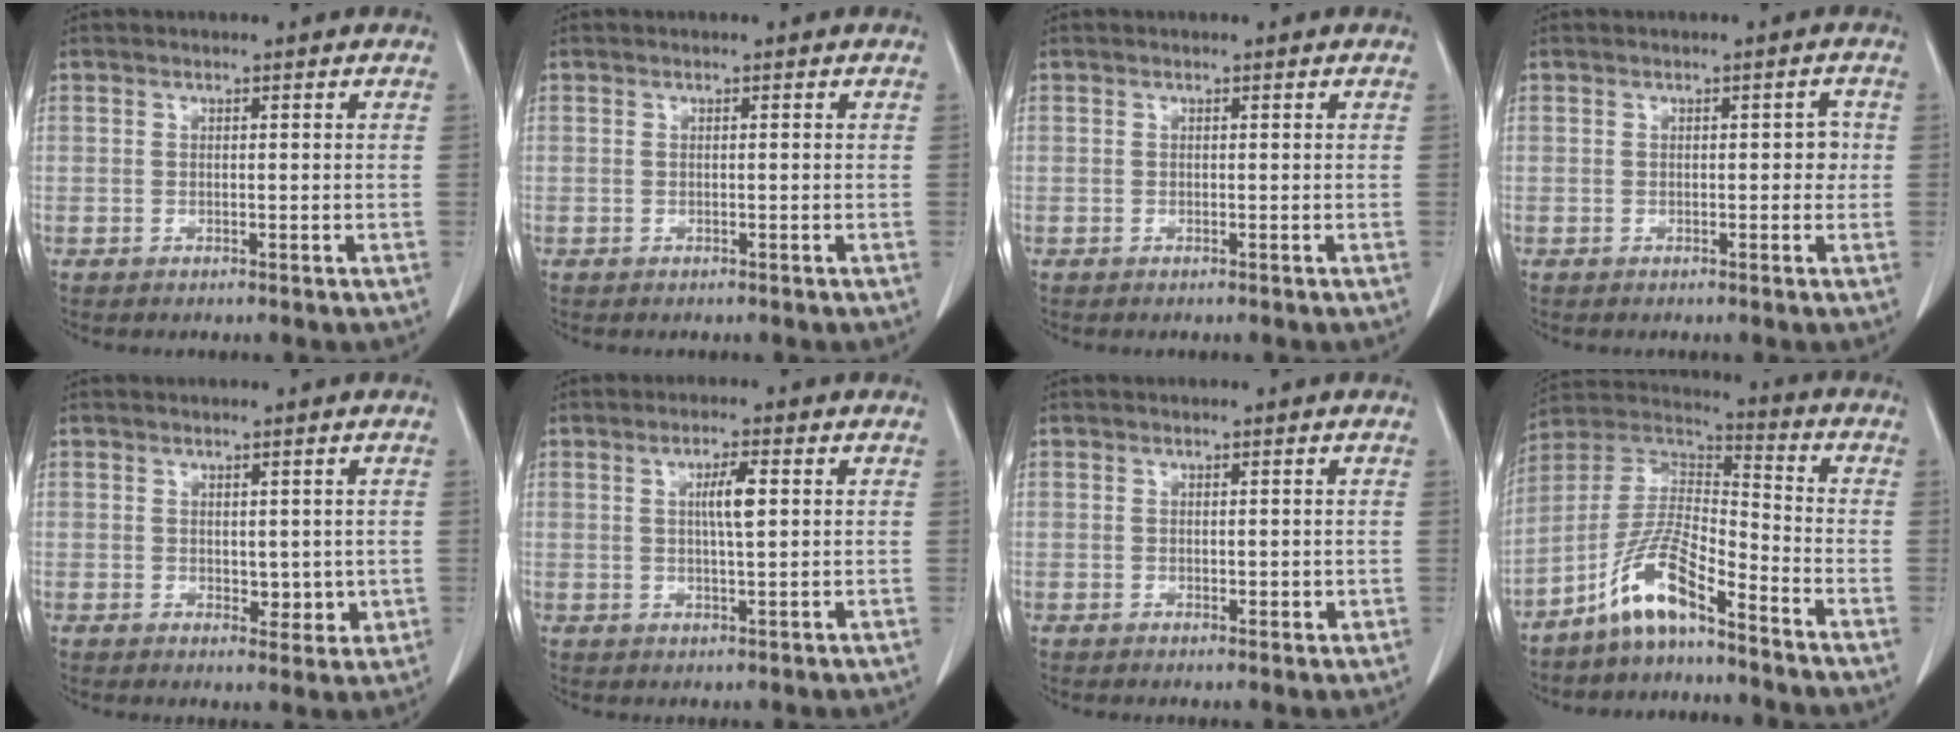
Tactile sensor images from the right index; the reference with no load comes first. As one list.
[{"total": 0.0}, {"total": 0.0}, {"total": 1.9, "force": [-0.1, 1.1, 1.6], "torque": [-0.014, 0.013, -0.001]}, {"total": 3.4, "force": [0.2, 2.0, 2.7], "torque": [-0.028, -0.008, 0.009]}, {"total": 4.0, "force": [0.9, 0.4, 3.9], "torque": [-0.069, 0.000, 0.015]}, {"total": 1.5, "force": [0.0, 0.7, 1.3], "torque": [-0.017, -0.004, 0.003]}, {"total": 10.7, "force": [-7.4, 1.8, 7.5], "torque": [-0.164, 0.012, -0.145]}]